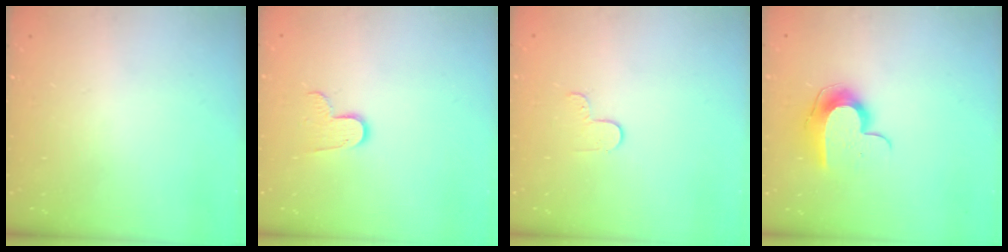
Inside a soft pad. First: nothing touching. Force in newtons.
{"total": 7.6, "press": 7.6, "slide": 0.5}
{"total": 3.7, "press": 3.6, "slide": 0.3}
{"total": 10.1, "press": 10.0, "slide": 1.0}